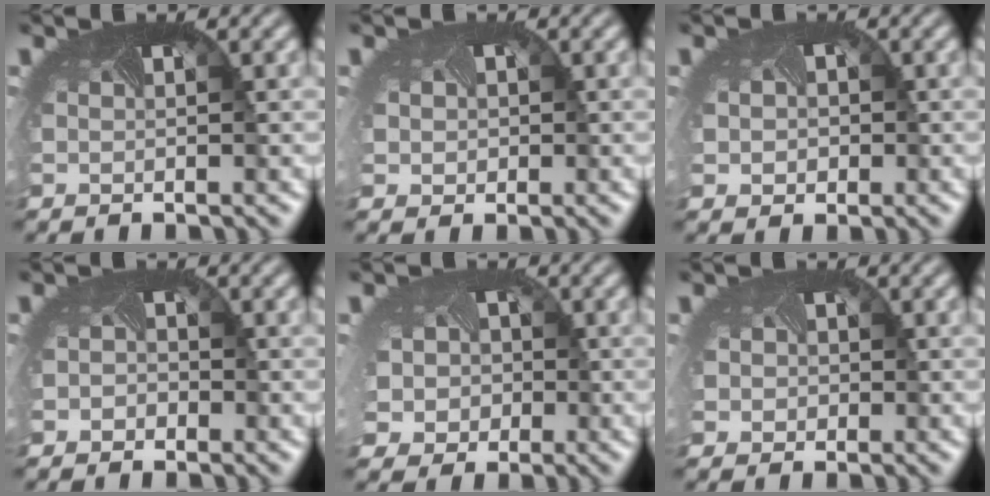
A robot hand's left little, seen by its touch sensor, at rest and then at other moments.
{"total": 1.5, "force": [0.1, 1.5, 0.2], "torque": [-0.007, -0.004, 0.005]}
{"total": 2.2, "force": [0.1, 2.0, 0.9], "torque": [-0.015, -0.002, 0.003]}
{"total": 0.8, "force": [-0.5, 0.6, -0.2], "torque": [0.006, -0.008, -0.011]}
{"total": 6.3, "force": [-1.0, 5.8, 2.3], "torque": [-0.052, -0.014, -0.038]}
{"total": 2.2, "force": [0.0, 2.1, 0.8], "torque": [-0.008, -0.001, -0.008]}